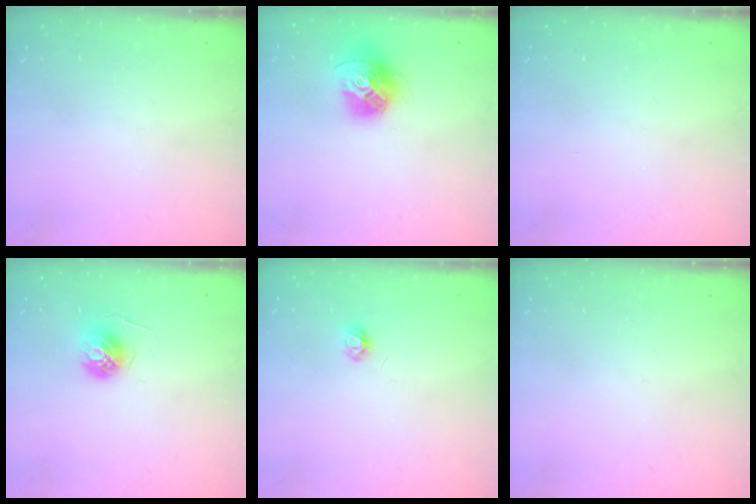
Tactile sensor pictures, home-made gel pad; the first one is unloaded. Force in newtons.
{"total": 13.9, "press": 13.8, "slide": 1.4}
{"total": 0.0}
{"total": 5.9, "press": 5.9, "slide": 0.3}
{"total": 4.3, "press": 4.3, "slide": 0.5}
{"total": 0.0}